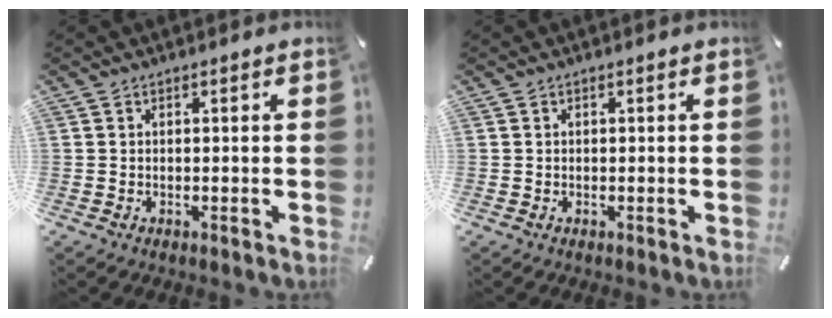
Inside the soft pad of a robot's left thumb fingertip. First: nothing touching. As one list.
[{"total": 0.0}]